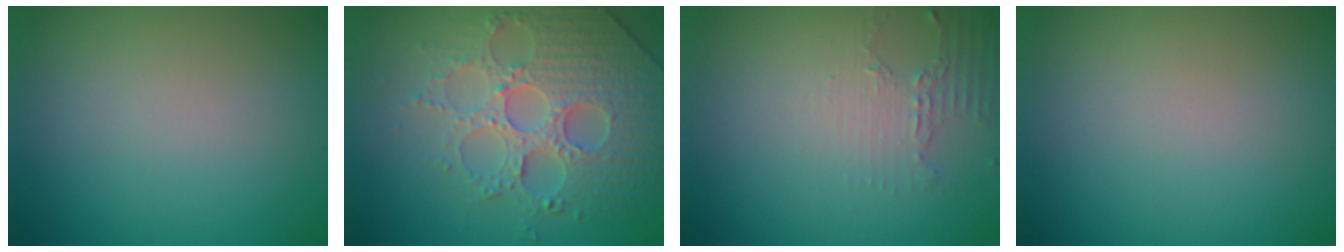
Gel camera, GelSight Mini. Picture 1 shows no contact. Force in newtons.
{"total": 6.3, "press": 5.6, "slide": 3.0}
{"total": 2.2, "press": 1.6, "slide": 1.5}
{"total": 0.0}